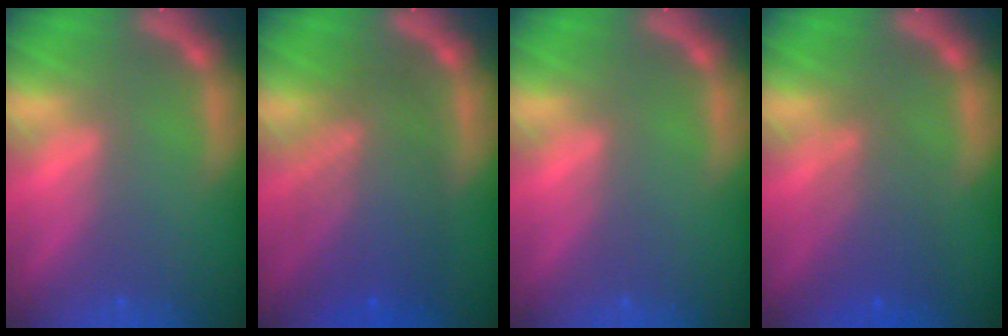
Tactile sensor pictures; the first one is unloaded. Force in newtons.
{"total": 8.0}
{"total": 0.0}
{"total": 4.1}